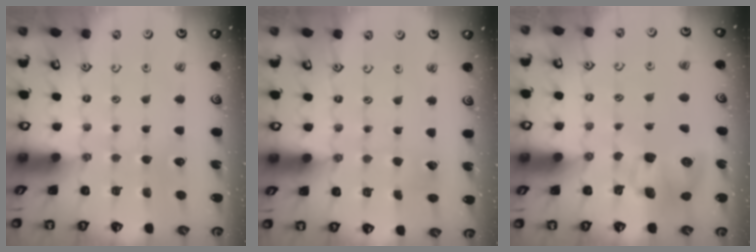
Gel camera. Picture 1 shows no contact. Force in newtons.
{"total": 2.2, "press": 2.2, "slide": 0.2}
{"total": 8.2, "press": 8.1, "slide": 1.1}